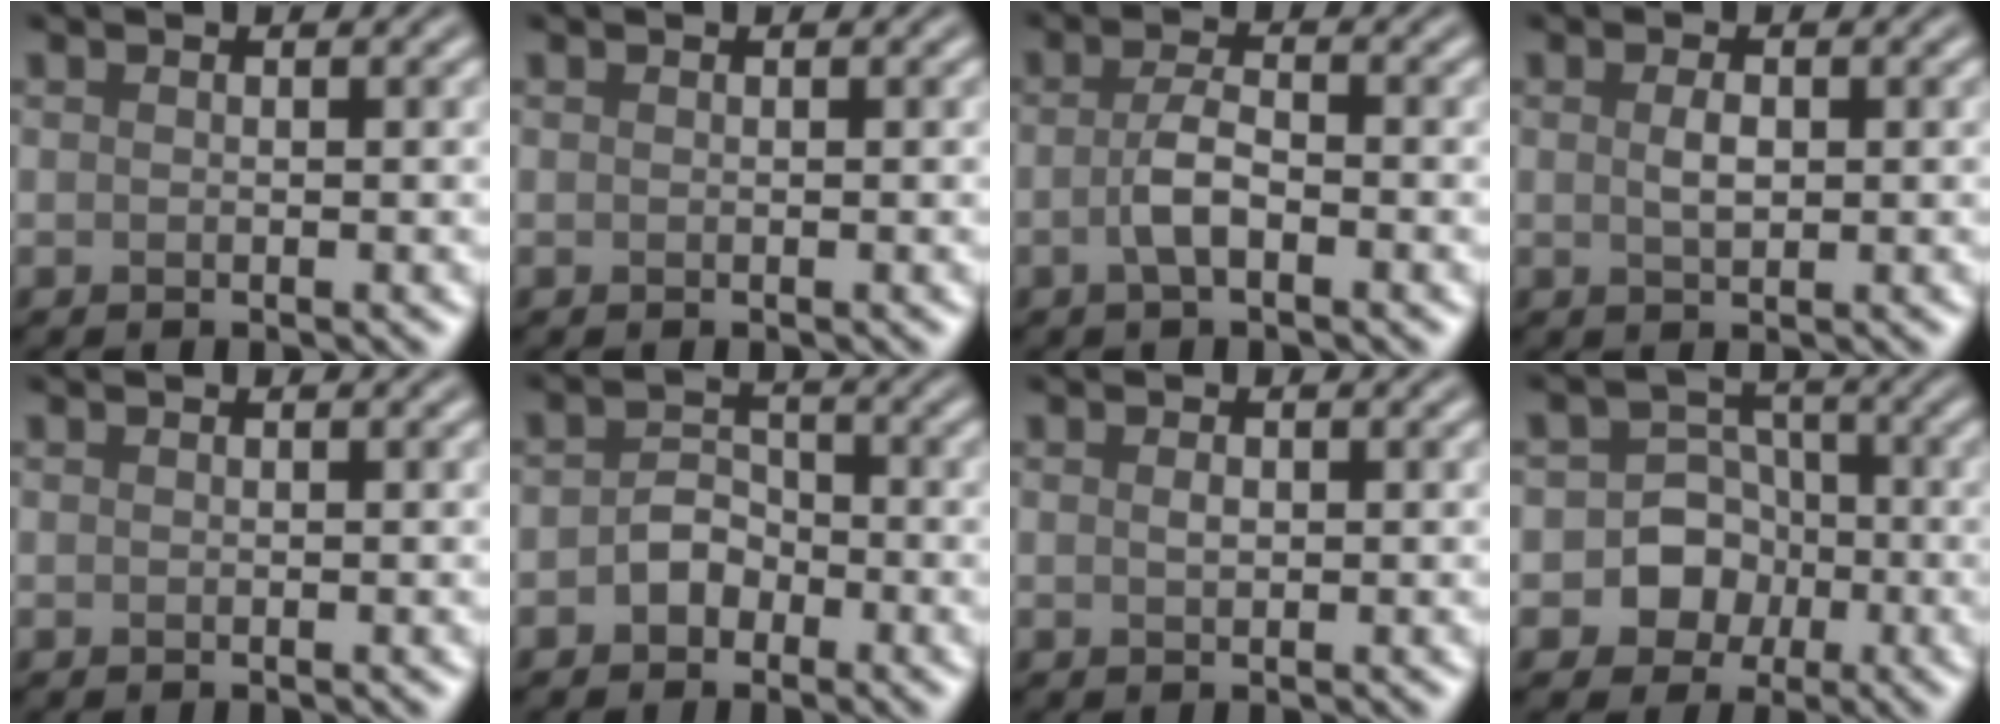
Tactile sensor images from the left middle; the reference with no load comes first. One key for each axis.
{"total": 0.0}
{"total": 2.6, "fx": -0.9, "fy": 0.9, "fz": 2.2, "tx": -0.046, "ty": 0.003, "tz": -0.022}
{"total": 1.6, "fx": 0.2, "fy": 0.8, "fz": 1.3, "tx": -0.030, "ty": 0.000, "tz": 0.005}
{"total": 0.0}
{"total": 2.4, "fx": -1.1, "fy": 1.9, "fz": 1.1, "tx": -0.018, "ty": 0.006, "tz": -0.024}
{"total": 0.7, "fx": 0.1, "fy": 0.4, "fz": 0.6, "tx": -0.013, "ty": 0.000, "tz": 0.002}
{"total": 5.8, "fx": -1.6, "fy": 5.3, "fz": 1.5, "tx": 0.007, "ty": 0.018, "tz": -0.045}